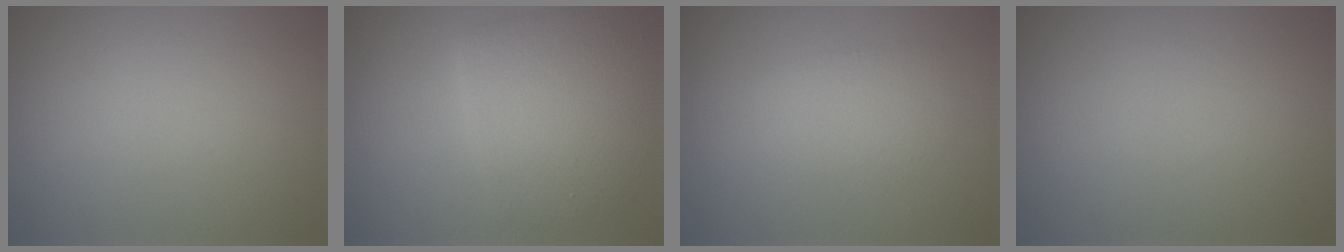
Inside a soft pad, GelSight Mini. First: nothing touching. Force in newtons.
{"total": 5.7, "press": 5.7, "slide": 0.1}
{"total": 2.3, "press": 2.3, "slide": 0.1}
{"total": 0.0}